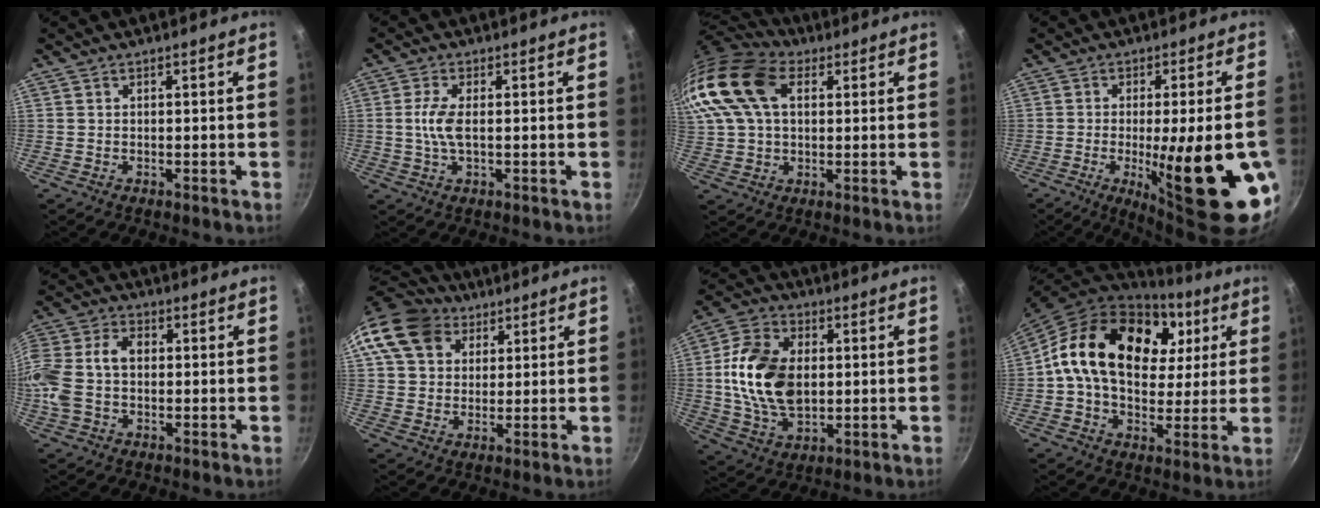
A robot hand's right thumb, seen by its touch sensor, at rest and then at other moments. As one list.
[{"total": 4.7, "force": [0.0, 1.7, 4.4], "torque": [-0.103, 0.002, -0.001]}, {"total": 18.2, "force": [5.6, 11.9, 12.6], "torque": [-0.258, 0.017, 0.093]}, {"total": 20.6, "force": [-5.7, 4.0, 19.4], "torque": [-0.257, -0.006, -0.069]}, {"total": 13.5, "force": [-0.2, 9.2, 10.0], "torque": [-0.202, 0.030, -0.017]}, {"total": 13.4, "force": [5.7, 10.4, 6.2], "torque": [-0.097, 0.011, 0.094]}, {"total": 16.7, "force": [1.0, 11.0, 12.6], "torque": [-0.218, 0.003, 0.017]}, {"total": 24.9, "force": [6.9, 16.8, 17.0], "torque": [-0.274, 0.006, 0.105]}]